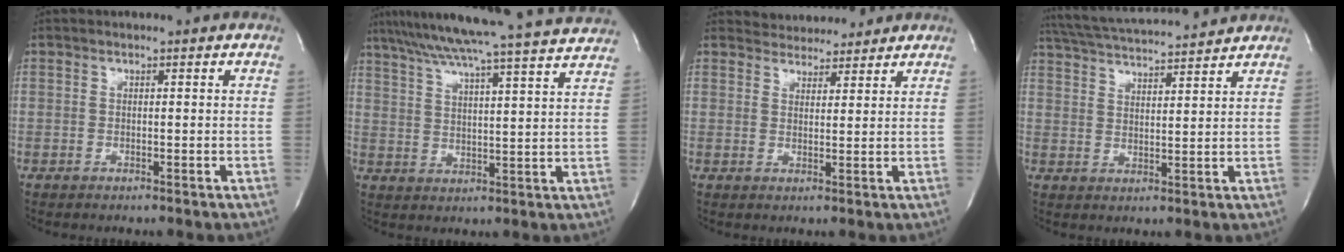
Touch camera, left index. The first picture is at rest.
{"total": 23.5, "force": [21.0, -1.0, 10.6], "torque": [-0.185, -0.008, 0.283]}
{"total": 6.2, "force": [5.8, 1.9, 0.6], "torque": [-0.005, 0.012, 0.080]}
{"total": 14.6, "force": [13.6, 0.5, 5.2], "torque": [-0.109, 0.025, 0.210]}